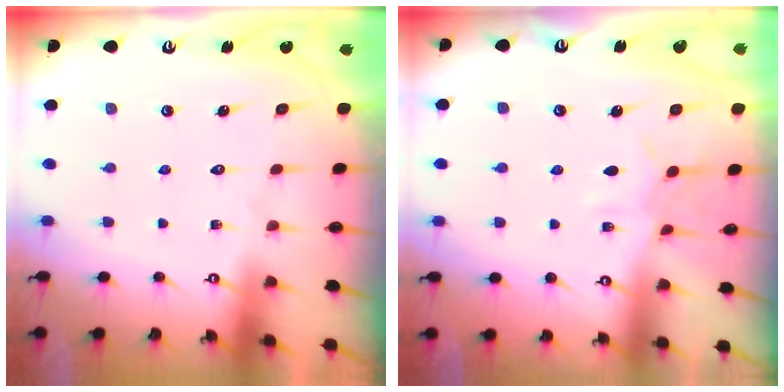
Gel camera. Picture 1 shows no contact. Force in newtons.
{"total": 5.3, "press": 5.3, "slide": 0.6}